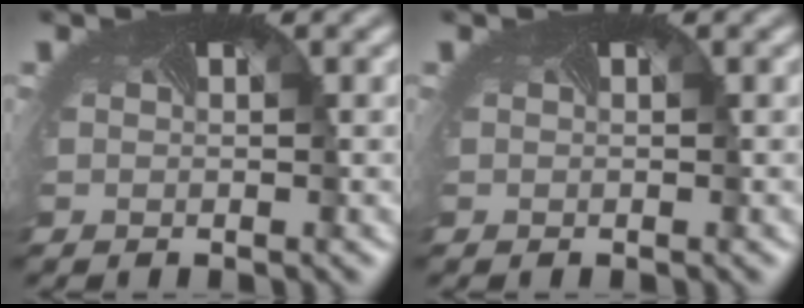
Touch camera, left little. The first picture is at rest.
{"total": 0.0}